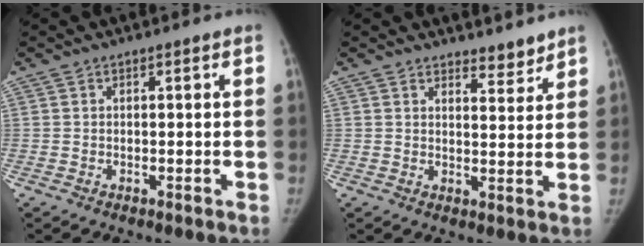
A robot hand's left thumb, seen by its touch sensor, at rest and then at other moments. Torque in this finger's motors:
{"motor_torque": [0.08, -0.22, -0.05, 0.12, -0.01]}